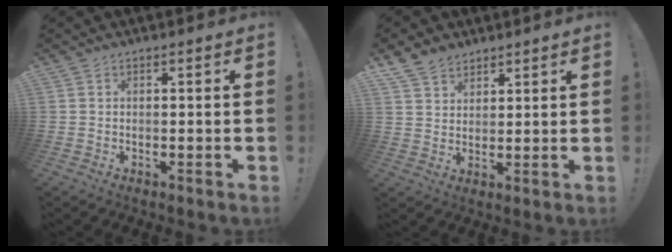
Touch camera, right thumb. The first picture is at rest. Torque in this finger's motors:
{"motor_torque": [-0.01, 0.07, 0.34, 0.24, 0.00]}